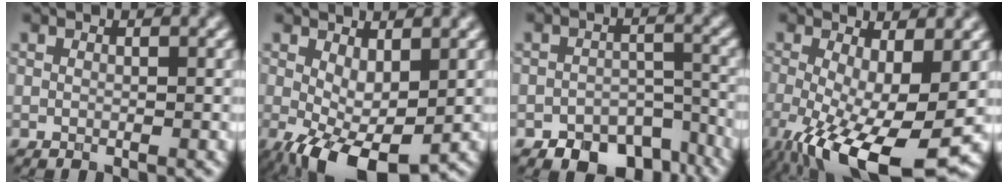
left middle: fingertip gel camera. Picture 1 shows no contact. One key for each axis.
{"total": 5.7, "fx": -1.5, "fy": 2.7, "fz": 4.8, "tx": -0.097, "ty": -0.007, "tz": -0.025}
{"total": 7.4, "fx": -5.6, "fy": 4.0, "fz": 2.7, "tx": -0.023, "ty": -0.012, "tz": -0.078}
{"total": 11.9, "fx": -4.2, "fy": 4.3, "fz": 10.3, "tx": -0.189, "ty": -0.036, "tz": -0.063}